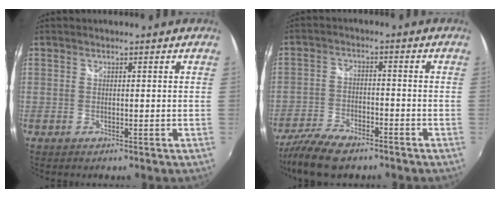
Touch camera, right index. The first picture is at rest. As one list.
[{"total": 10.7, "force": [-8.5, 3.9, 5.2], "torque": [-0.133, -0.022, -0.159]}]